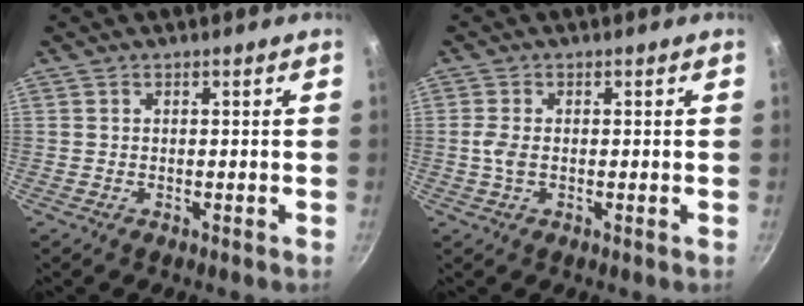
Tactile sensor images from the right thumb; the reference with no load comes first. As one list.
[{"total": 2.5, "force": [-0.1, 1.1, 2.2], "torque": [-0.056, 0.002, -0.006]}]